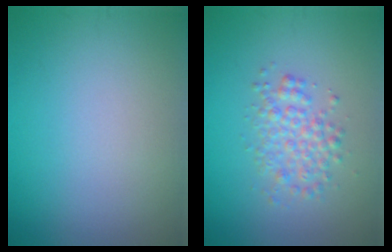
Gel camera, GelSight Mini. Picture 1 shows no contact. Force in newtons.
{"total": 2.8, "press": 2.8, "slide": 0.0}